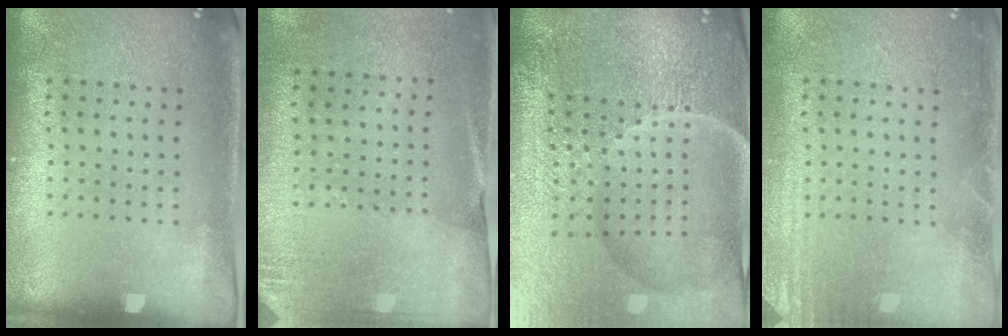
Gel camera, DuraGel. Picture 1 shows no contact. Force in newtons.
{"total": 2.6, "press": 2.3, "slide": 1.2}
{"total": 6.6, "press": 5.9, "slide": 3.0}
{"total": 2.7, "press": 2.7, "slide": 0.3}